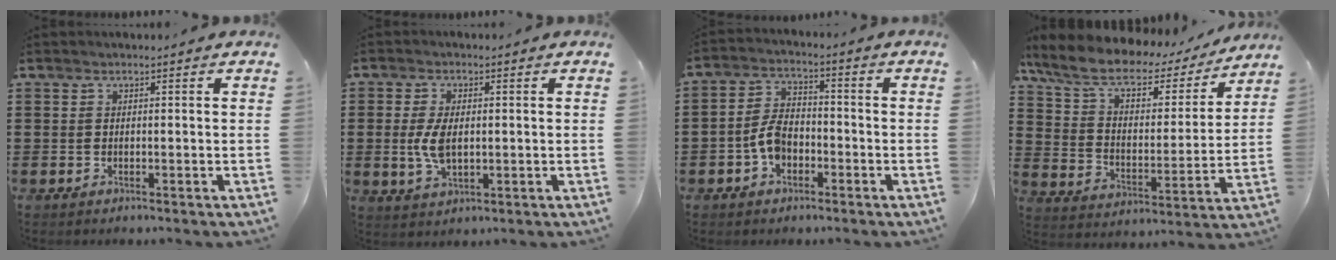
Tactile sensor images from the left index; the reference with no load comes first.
{"total": 5.3, "force": [0.1, 2.8, 4.6], "torque": [-0.110, 0.001, -0.004]}
{"total": 5.4, "force": [-2.3, 3.4, 3.5], "torque": [-0.085, 0.007, -0.048]}
{"total": 8.4, "force": [5.7, 3.7, 4.9], "torque": [-0.116, -0.027, 0.097]}